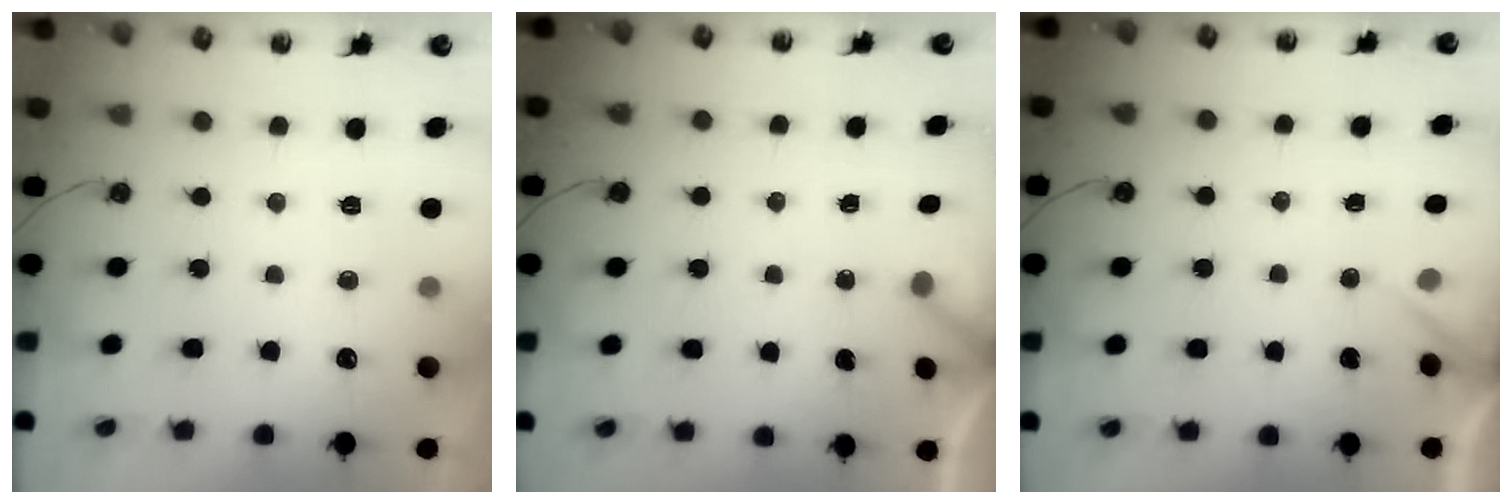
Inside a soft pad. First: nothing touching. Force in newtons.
{"total": 2.8, "press": 2.8, "slide": 0.3}
{"total": 3.3, "press": 3.2, "slide": 0.3}